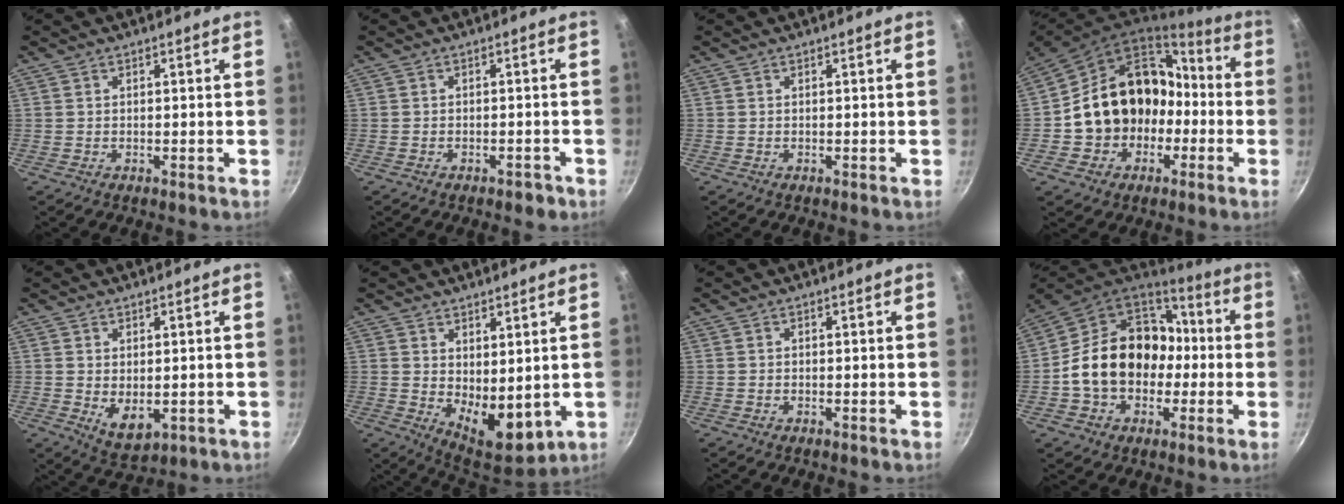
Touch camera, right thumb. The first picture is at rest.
{"total": 1.9, "force": [-1.3, 1.1, 0.9], "torque": [-0.007, 0.020, -0.007]}
{"total": 0.0}
{"total": 18.8, "force": [-2.8, 15.9, 9.6], "torque": [-0.129, 0.070, -0.030]}
{"total": 5.7, "force": [-0.2, 3.5, 4.5], "torque": [-0.063, -0.019, 0.009]}
{"total": 10.0, "force": [1.5, 5.6, 8.2], "torque": [-0.095, -0.036, 0.041]}
{"total": 0.0}
{"total": 21.0, "force": [-1.2, 16.2, 13.2], "torque": [-0.206, 0.055, -0.022]}